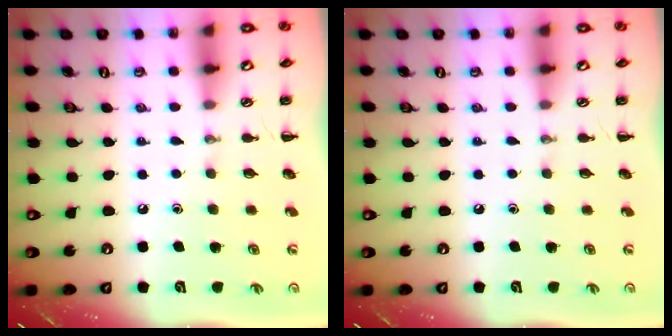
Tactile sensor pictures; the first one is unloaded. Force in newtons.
{"total": 0.0}